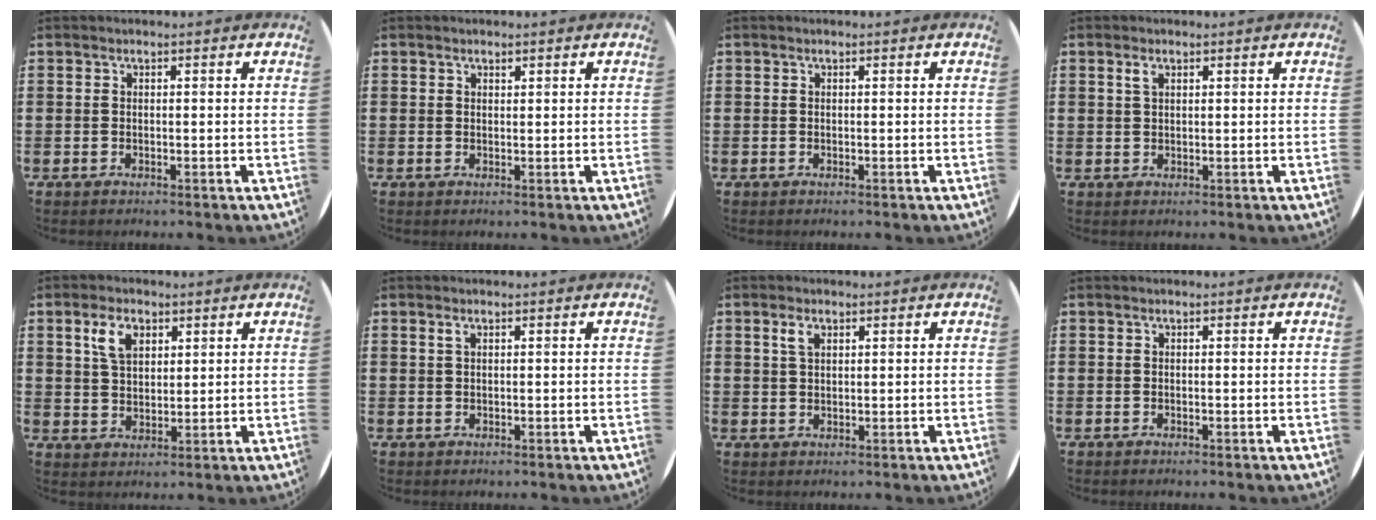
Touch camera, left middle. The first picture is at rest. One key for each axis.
{"total": 0.6, "fx": 0.5, "fy": 0.2, "fz": 0.1, "tx": 0.005, "ty": 0.000, "tz": 0.007}
{"total": 0.0}
{"total": 1.5, "fx": 0.9, "fy": 0.7, "fz": 0.9, "tx": -0.012, "ty": 0.002, "tz": 0.014}
{"total": 4.6, "fx": 2.5, "fy": 2.7, "fz": 2.8, "tx": -0.048, "ty": 0.002, "tz": 0.042}
{"total": 0.8, "fx": 0.5, "fy": 0.3, "fz": 0.5, "tx": -0.003, "ty": 0.000, "tz": 0.007}
{"total": 2.2, "fx": 1.3, "fy": 1.1, "fz": 1.3, "tx": -0.022, "ty": 0.002, "tz": 0.022}
{"total": 0.0}